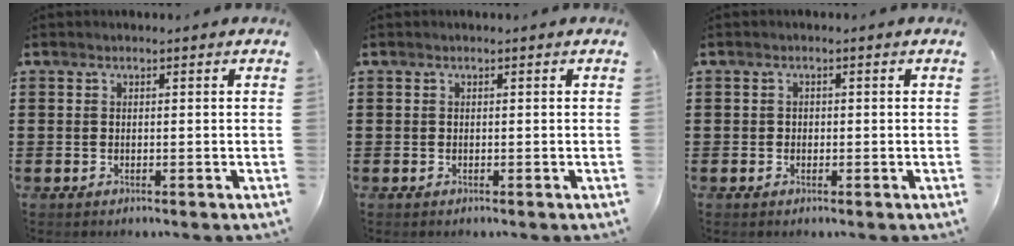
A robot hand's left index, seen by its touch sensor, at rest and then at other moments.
{"total": 0.0}
{"total": 0.7, "force": [-0.2, 0.7, 0.2], "torque": [-0.005, 0.004, -0.004]}